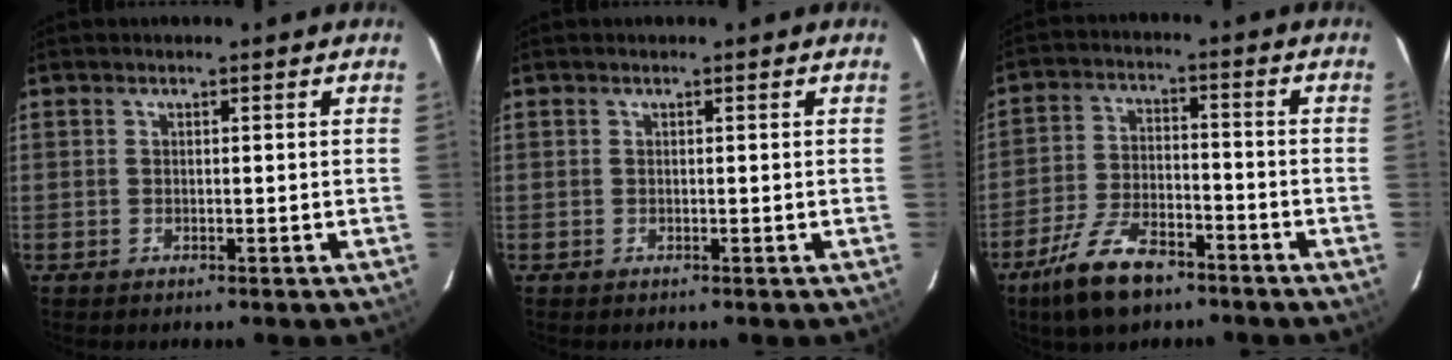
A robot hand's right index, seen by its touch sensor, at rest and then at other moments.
{"total": 0.0}
{"total": 11.9, "force": [-8.2, 5.0, 7.0], "torque": [-0.160, -0.008, -0.146]}